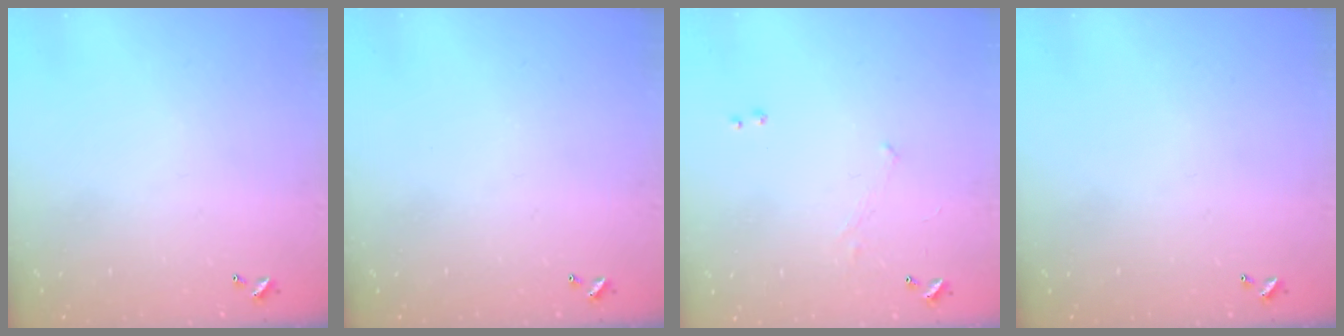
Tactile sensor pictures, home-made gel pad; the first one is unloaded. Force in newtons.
{"total": 0.0}
{"total": 1.2, "press": 1.1, "slide": 0.5}
{"total": 0.0}